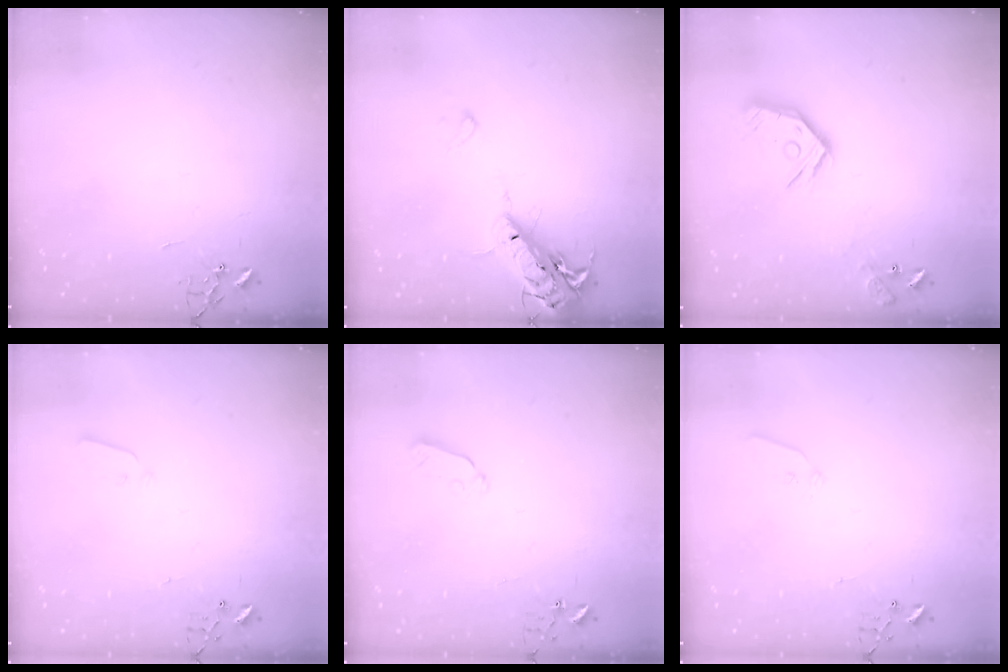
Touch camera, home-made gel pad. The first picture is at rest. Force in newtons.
{"total": 17.5, "press": 17.2, "slide": 3.6}
{"total": 14.1, "press": 14.1, "slide": 1.1}
{"total": 3.0, "press": 3.0, "slide": 0.3}
{"total": 3.8, "press": 3.8, "slide": 0.6}
{"total": 4.4, "press": 4.4, "slide": 0.7}